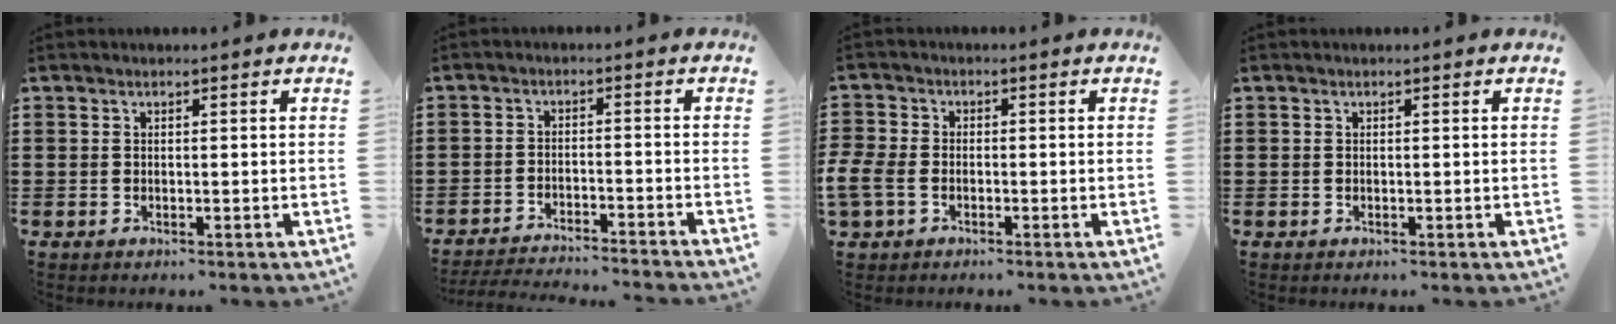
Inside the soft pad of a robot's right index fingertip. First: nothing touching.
{"total": 3.5, "force": [-3.5, -0.4, 0.3], "torque": [-0.008, -0.007, -0.073]}
{"total": 3.5, "force": [-1.9, 2.1, 2.1], "torque": [-0.071, -0.006, -0.045]}
{"total": 0.0}